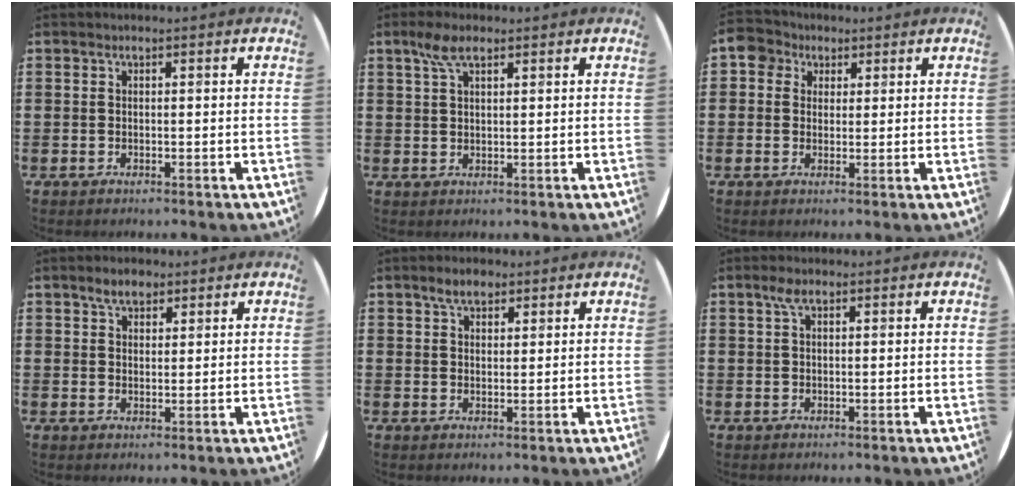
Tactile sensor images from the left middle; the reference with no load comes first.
{"total": 3.8, "force": [2.2, 1.4, 2.7], "torque": [-0.060, 0.009, 0.039]}
{"total": 3.6, "force": [2.0, 2.9, 0.5], "torque": [-0.008, 0.007, 0.034]}
{"total": 3.0, "force": [2.3, 1.5, 1.1], "torque": [-0.008, 0.001, 0.039]}
{"total": 3.0, "force": [2.3, 1.4, 1.2], "torque": [-0.011, 0.000, 0.038]}
{"total": 1.9, "force": [1.0, 0.7, 1.4], "torque": [-0.030, 0.007, 0.017]}